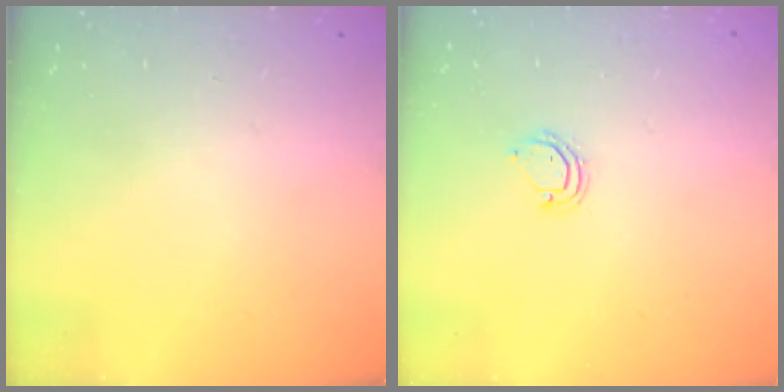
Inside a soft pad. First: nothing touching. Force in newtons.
{"total": 4.7, "press": 4.6, "slide": 0.4}